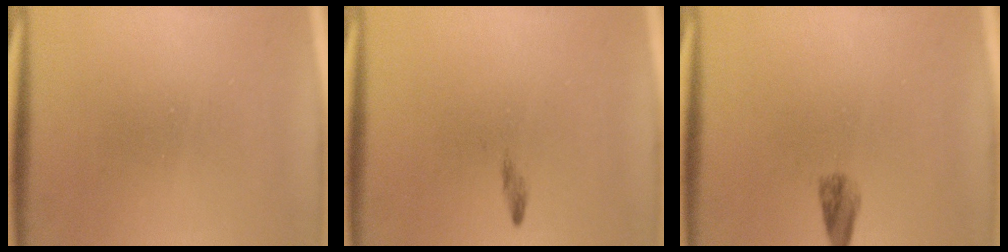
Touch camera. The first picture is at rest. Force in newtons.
{"total": 0.7}
{"total": 1.8}